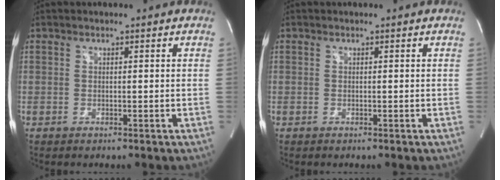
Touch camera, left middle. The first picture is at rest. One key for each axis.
{"total": 0.0}